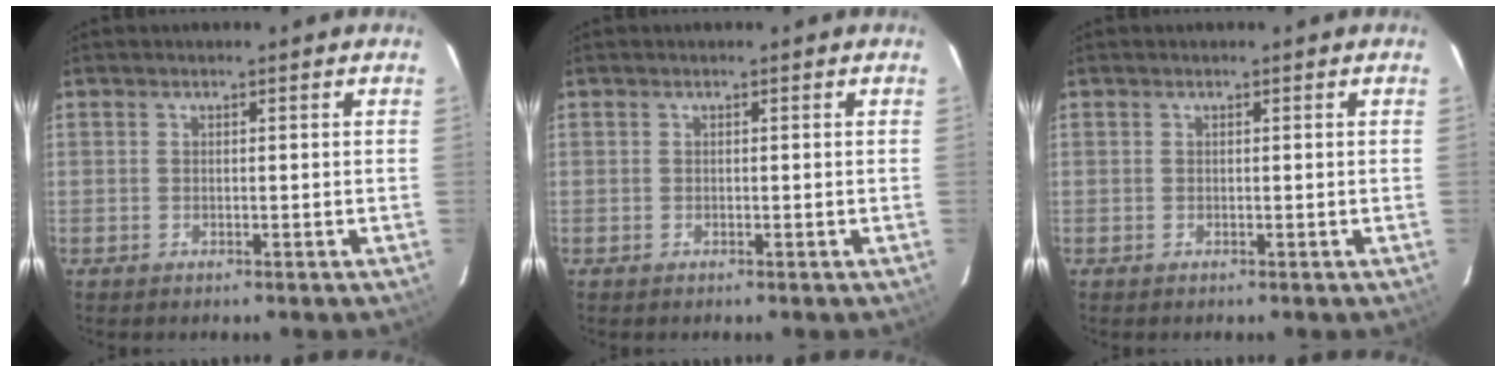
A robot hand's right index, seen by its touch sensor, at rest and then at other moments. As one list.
[{"total": 0.0}, {"total": 0.0}]